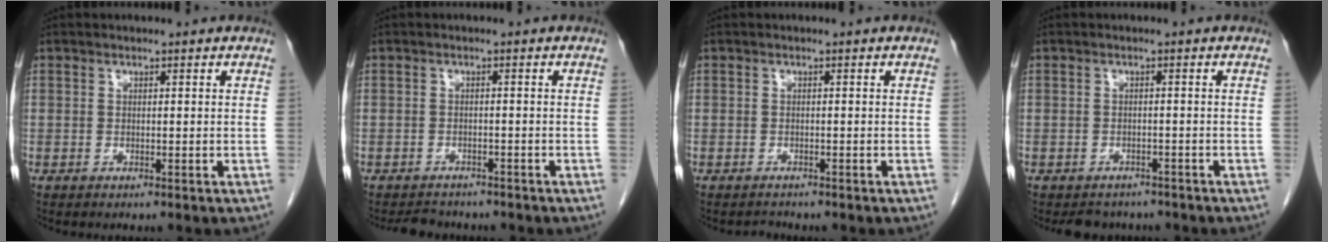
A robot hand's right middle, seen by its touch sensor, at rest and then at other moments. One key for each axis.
{"total": 4.2, "fx": -3.8, "fy": 1.6, "fz": 0.5, "tx": -0.008, "ty": -0.004, "tz": -0.055}
{"total": 1.0, "fx": -1.0, "fy": 0.3, "fz": -0.2, "tx": 0.002, "ty": -0.004, "tz": -0.015}
{"total": 4.5, "fx": -3.9, "fy": 2.1, "fz": 0.2, "tx": 0.003, "ty": 0.002, "tz": -0.051}